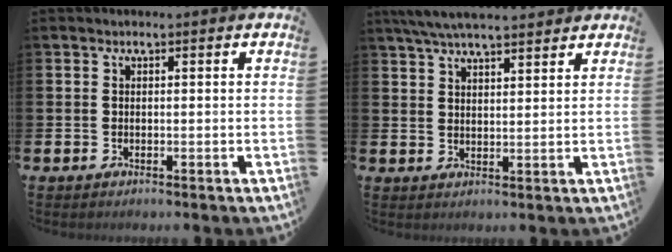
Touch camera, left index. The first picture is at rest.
{"total": 5.7, "force": [5.3, 0.9, 1.9], "torque": [-0.052, -0.012, 0.098]}